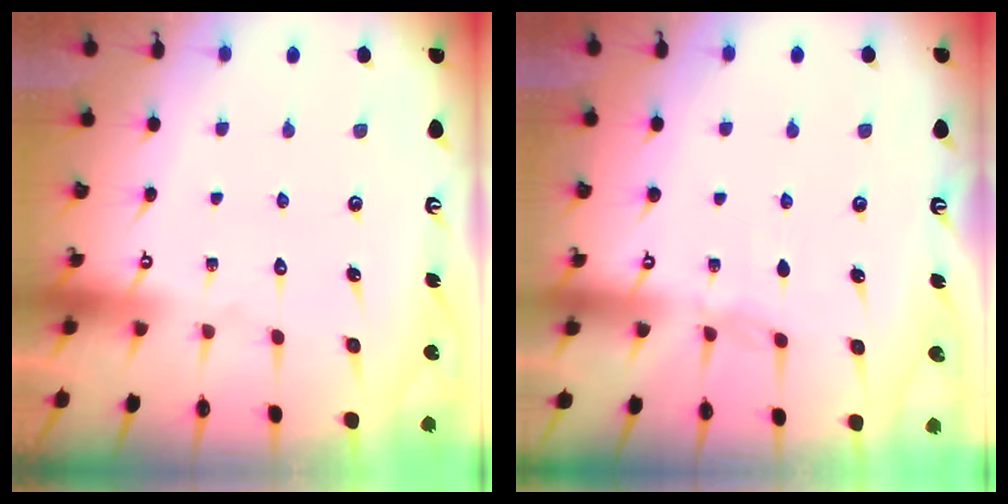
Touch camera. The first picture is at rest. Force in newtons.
{"total": 3.1, "press": 3.0, "slide": 0.5}